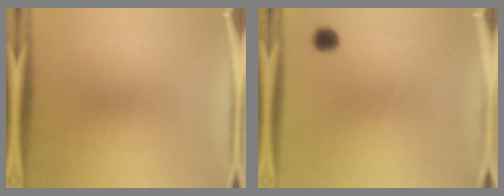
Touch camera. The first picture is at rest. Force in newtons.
{"total": 2.3}